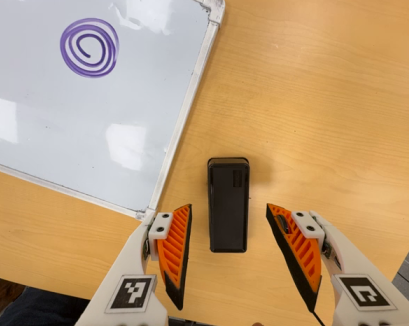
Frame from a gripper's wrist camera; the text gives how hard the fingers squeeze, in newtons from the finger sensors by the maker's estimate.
{"total": 0.0}